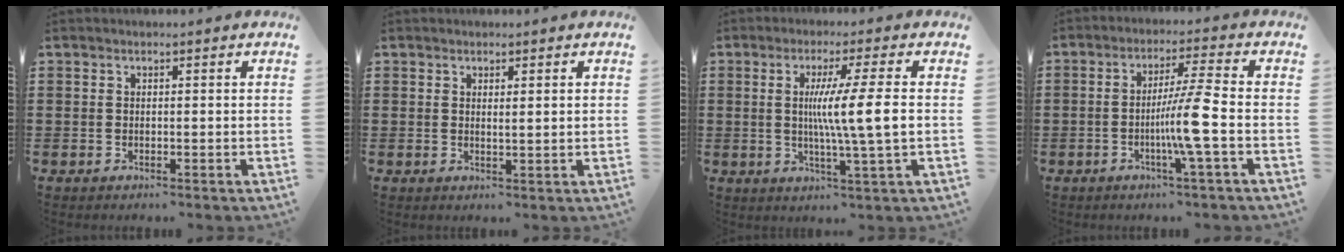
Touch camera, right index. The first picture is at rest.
{"total": 1.0, "force": [0.6, 0.0, 0.8], "torque": [-0.015, 0.000, 0.010]}
{"total": 7.5, "force": [0.8, -0.2, 7.4], "torque": [-0.137, -0.006, 0.008]}
{"total": 7.5, "force": [-2.1, -0.8, 7.2], "torque": [-0.122, -0.009, -0.040]}